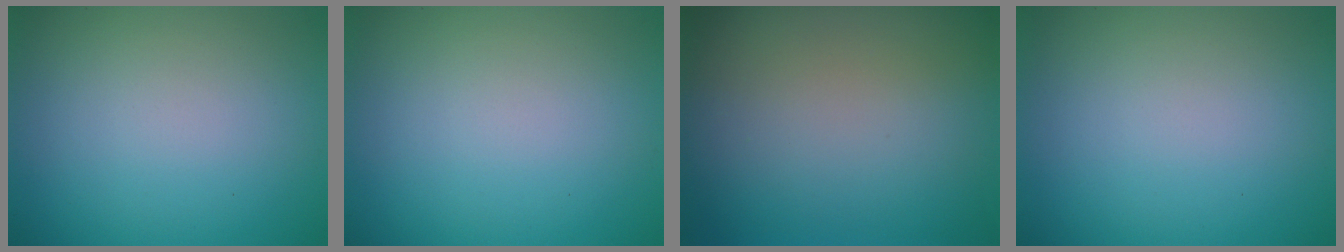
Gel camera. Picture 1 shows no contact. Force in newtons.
{"total": 0.0}
{"total": 0.0}
{"total": 0.0}